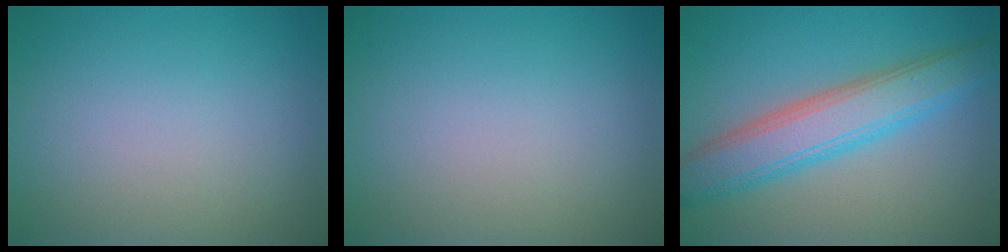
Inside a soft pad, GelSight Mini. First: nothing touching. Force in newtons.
{"total": 0.0}
{"total": 5.8, "press": 5.8, "slide": 0.2}